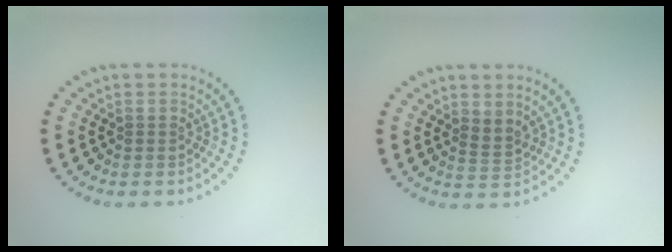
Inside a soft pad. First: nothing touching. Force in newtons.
{"total": 1.7, "press": 1.3, "slide": 1.1}